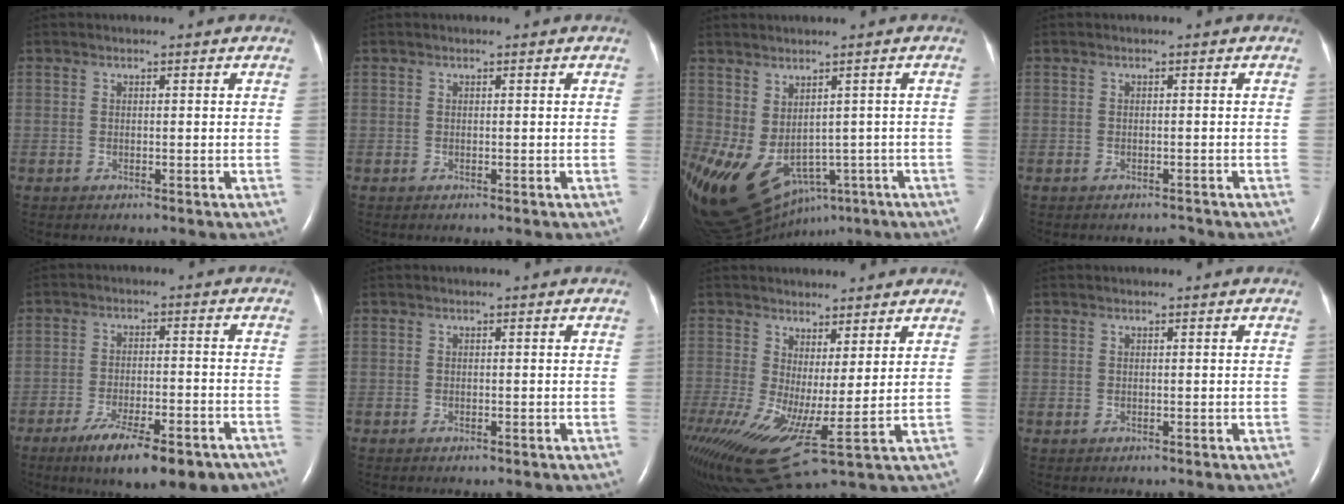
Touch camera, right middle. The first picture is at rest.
{"total": 0.0}
{"total": 19.1, "force": [-9.7, 11.1, 12.2], "torque": [-0.263, -0.040, -0.123]}
{"total": 0.7, "force": [-0.6, 0.2, 0.1], "torque": [-0.003, -0.001, -0.009]}
{"total": 13.9, "force": [-9.9, 3.6, 9.0], "torque": [-0.110, -0.011, -0.144]}
{"total": 0.0}
{"total": 12.3, "force": [-1.2, 1.4, 12.2], "torque": [-0.247, -0.004, -0.004]}
{"total": 0.0}